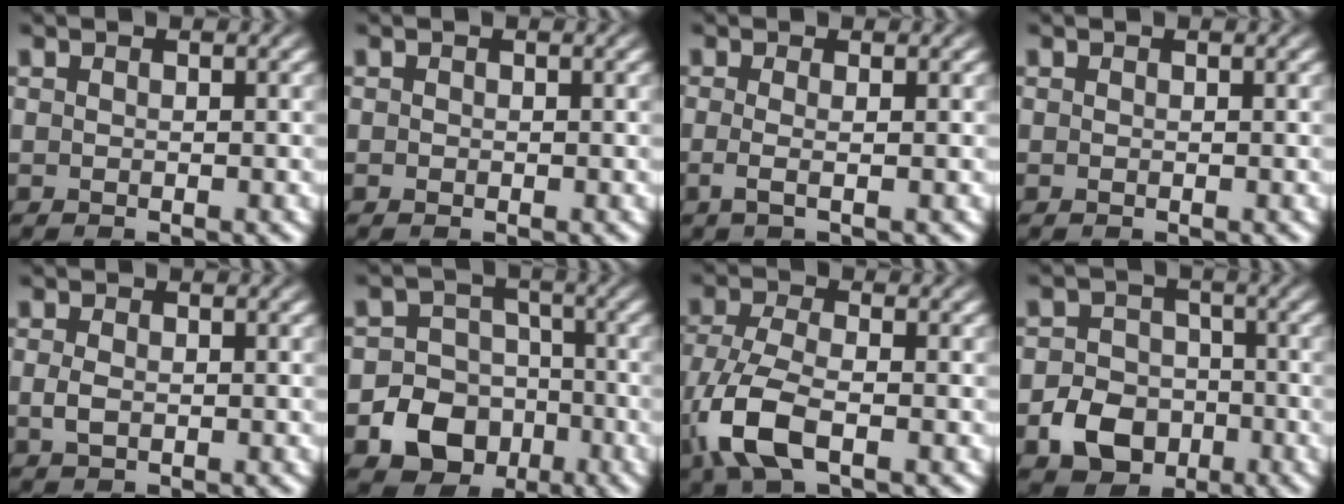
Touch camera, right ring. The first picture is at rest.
{"total": 0.0}
{"total": 1.4, "force": [-0.7, -0.2, 1.3], "torque": [-0.047, -0.021, -0.006]}
{"total": 0.0}
{"total": 0.8, "force": [-0.2, 0.2, 0.7], "torque": [-0.027, -0.016, 0.005]}
{"total": 11.5, "force": [-4.3, 10.1, 3.1], "torque": [-0.070, -0.045, -0.072]}
{"total": 5.4, "force": [-1.4, 3.0, 4.2], "torque": [-0.118, -0.035, -0.006]}
{"total": 5.0, "force": [-2.2, 4.2, 1.6], "torque": [-0.016, -0.016, -0.039]}